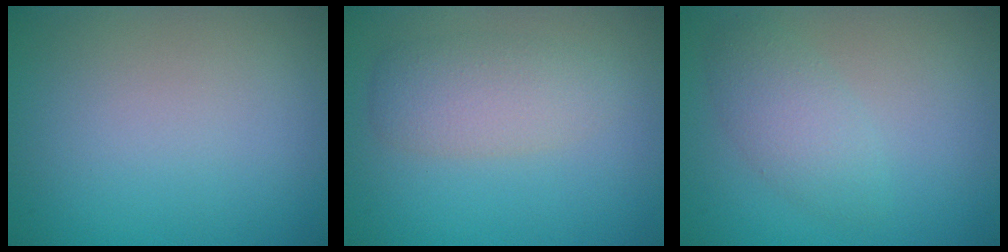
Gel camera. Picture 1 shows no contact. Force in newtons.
{"total": 3.4, "press": 3.3, "slide": 0.4}
{"total": 2.7, "press": 2.6, "slide": 0.1}